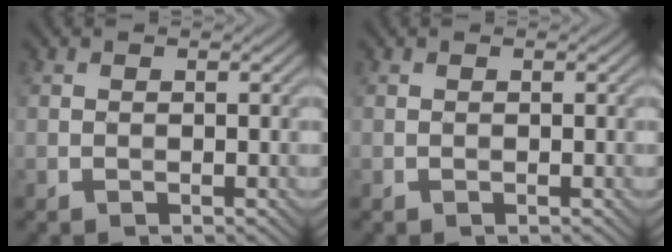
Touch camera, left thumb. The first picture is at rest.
{"total": 0.0}